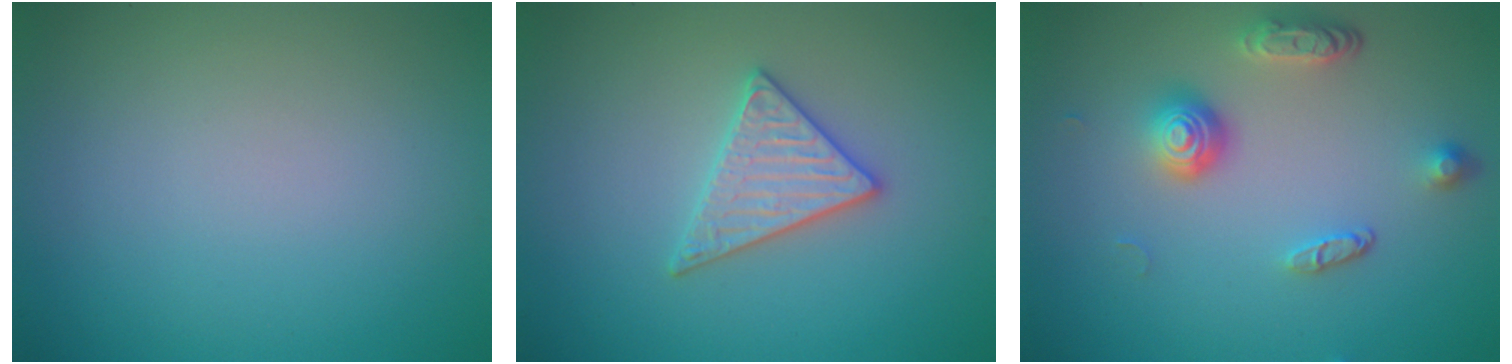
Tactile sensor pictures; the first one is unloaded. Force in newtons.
{"total": 2.9, "press": 2.9, "slide": 0.3}
{"total": 3.7, "press": 2.7, "slide": 2.6}